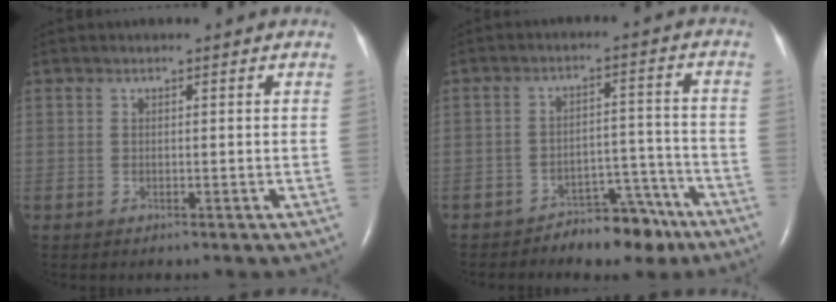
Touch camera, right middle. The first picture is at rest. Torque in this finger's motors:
{"motor_torque": [0.15, -0.14, 0.04, 0.04]}